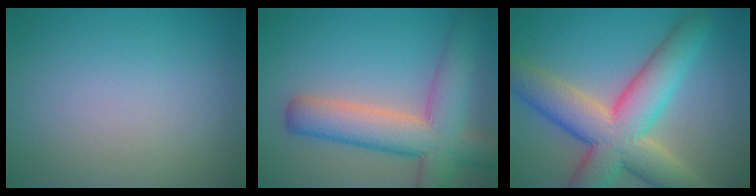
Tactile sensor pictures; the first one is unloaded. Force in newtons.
{"total": 8.3, "press": 8.3, "slide": 0.6}
{"total": 10.5, "press": 10.4, "slide": 0.8}